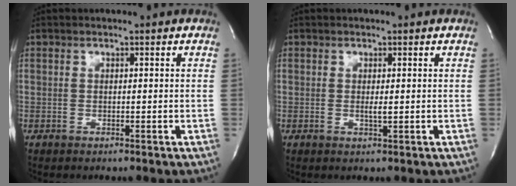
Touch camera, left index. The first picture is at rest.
{"total": 1.1, "force": [-0.2, 0.1, 1.1], "torque": [-0.023, -0.007, -0.002]}